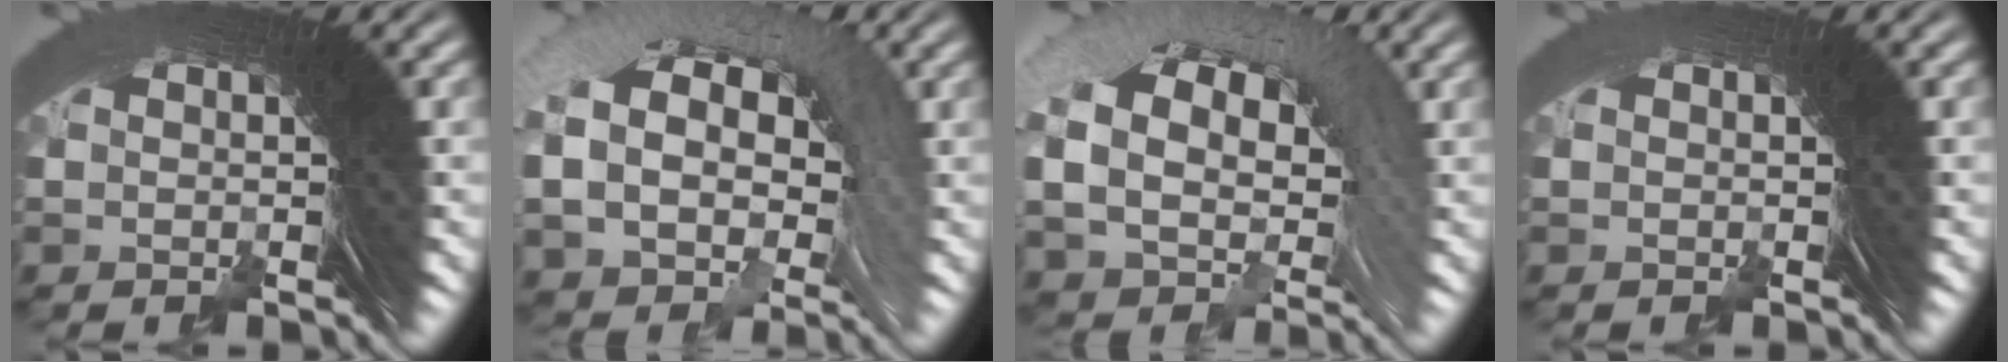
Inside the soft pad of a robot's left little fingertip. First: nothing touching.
{"total": 9.3, "force": [1.5, 6.2, 6.8], "torque": [-0.126, -0.011, 0.027]}
{"total": 9.8, "force": [2.1, 6.6, 7.0], "torque": [-0.127, -0.005, 0.036]}
{"total": 0.8, "force": [-0.5, -0.5, -0.4], "torque": [0.010, 0.004, -0.008]}